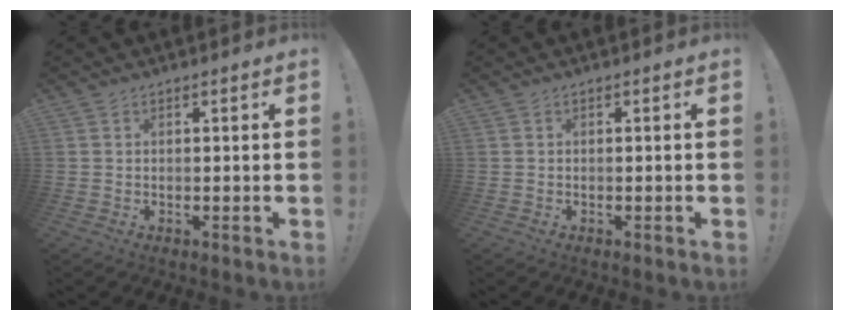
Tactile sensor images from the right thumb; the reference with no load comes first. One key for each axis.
{"total": 0.0}